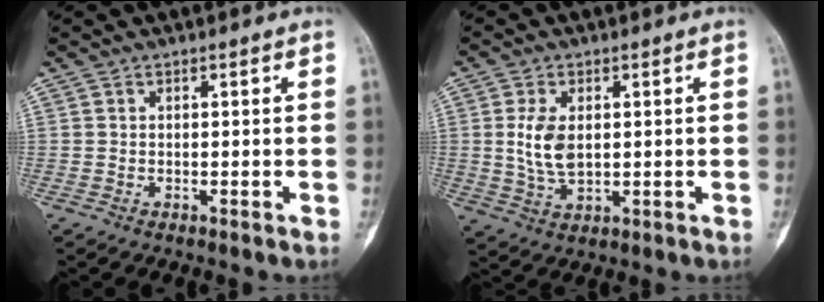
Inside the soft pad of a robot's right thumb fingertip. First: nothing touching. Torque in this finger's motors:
{"motor_torque": [1.27, 0.85, 0.63, -0.72, 0.27]}